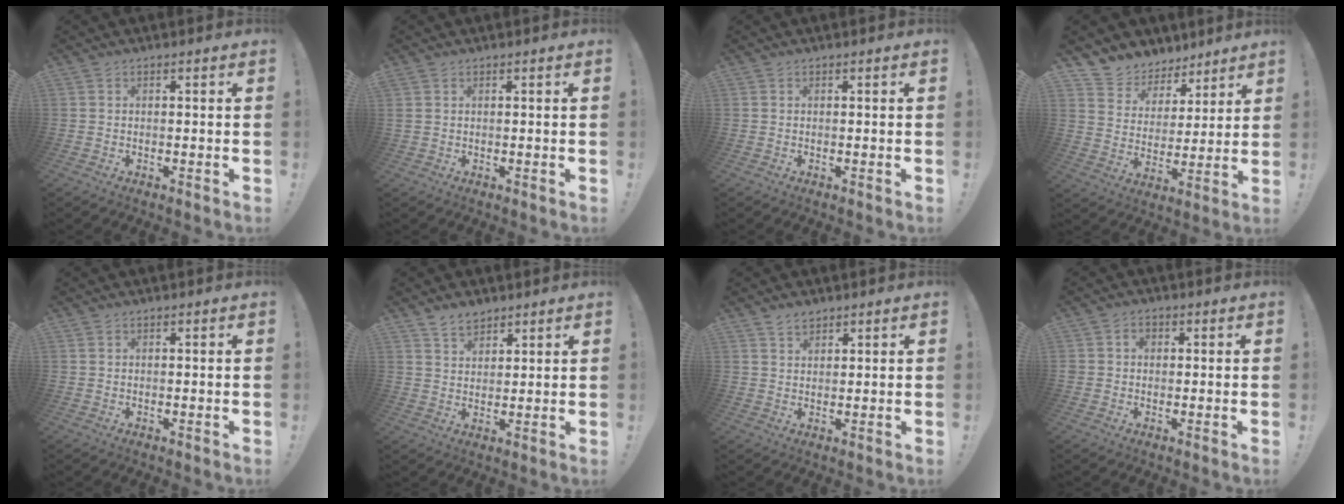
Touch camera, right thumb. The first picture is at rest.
{"total": 0.9, "force": [0.5, 0.6, 0.5], "torque": [-0.012, 0.002, 0.010]}
{"total": 0.0}
{"total": 8.2, "force": [6.0, 5.6, 0.3], "torque": [-0.011, -0.056, 0.119]}
{"total": 0.0}
{"total": 5.4, "force": [4.4, 2.9, 1.3], "torque": [-0.016, -0.027, 0.083]}
{"total": 3.0, "force": [2.5, 1.5, 0.7], "torque": [-0.003, -0.014, 0.045]}
{"total": 2.7, "force": [0.0, 2.3, 1.3], "torque": [-0.021, 0.005, 0.000]}